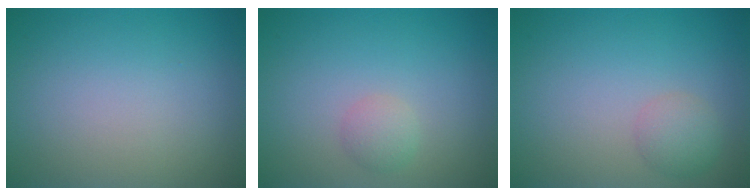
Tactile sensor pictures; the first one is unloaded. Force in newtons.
{"total": 1.4, "press": 1.4, "slide": 0.1}
{"total": 1.9, "press": 1.9, "slide": 0.1}